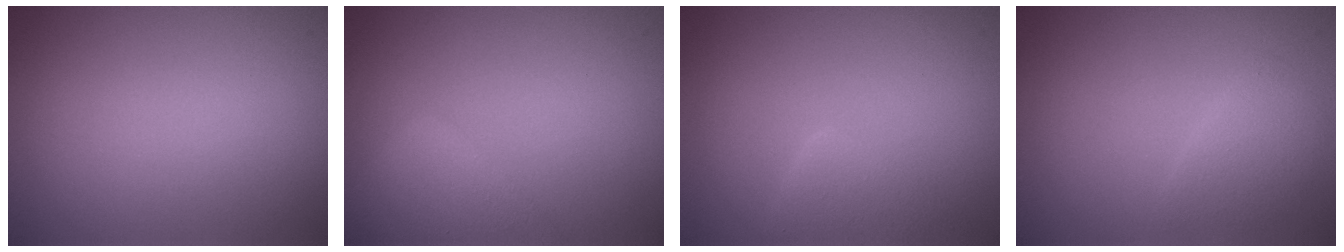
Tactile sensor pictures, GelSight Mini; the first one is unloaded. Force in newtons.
{"total": 4.6, "press": 4.6, "slide": 0.2}
{"total": 2.4, "press": 2.3, "slide": 0.2}
{"total": 1.8, "press": 1.8, "slide": 0.2}